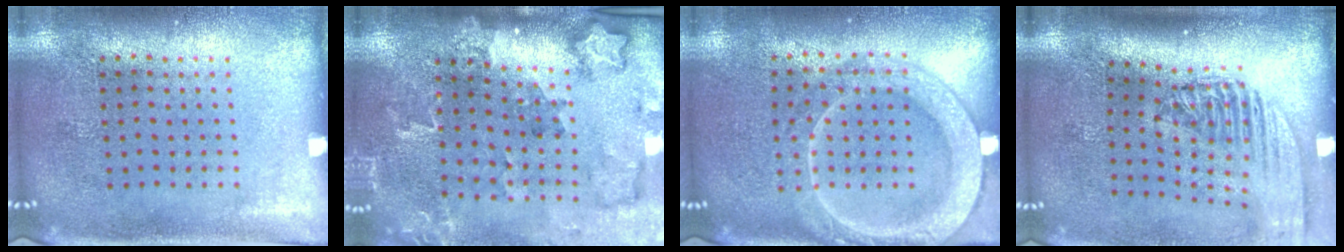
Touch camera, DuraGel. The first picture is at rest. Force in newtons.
{"total": 1.8, "press": 1.7, "slide": 0.4}
{"total": 2.0, "press": 2.0, "slide": 0.3}
{"total": 2.3, "press": 1.8, "slide": 1.5}